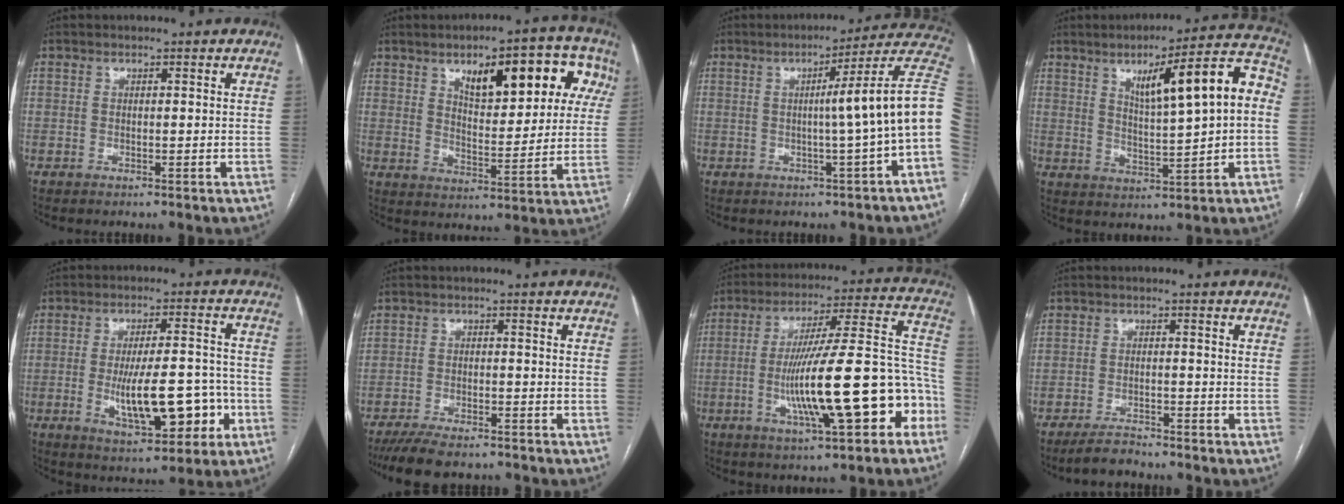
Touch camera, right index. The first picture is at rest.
{"total": 15.4, "force": [7.0, 5.8, 12.4], "torque": [-0.155, 0.026, 0.100]}
{"total": 11.5, "force": [-0.1, -2.2, 11.2], "torque": [-0.127, 0.021, -0.010]}
{"total": 13.7, "force": [2.6, 1.7, 13.3], "torque": [-0.188, 0.029, 0.040]}
{"total": 13.1, "force": [-3.4, 4.1, 11.9], "torque": [-0.192, 0.010, -0.045]}
{"total": 7.8, "force": [-6.8, 2.1, 3.3], "torque": [-0.049, -0.012, -0.108]}
{"total": 21.0, "force": [-6.8, 3.3, 19.6], "torque": [-0.270, 0.026, -0.095]}
{"total": 3.2, "force": [-3.0, 0.8, 0.8], "torque": [-0.020, -0.007, -0.054]}